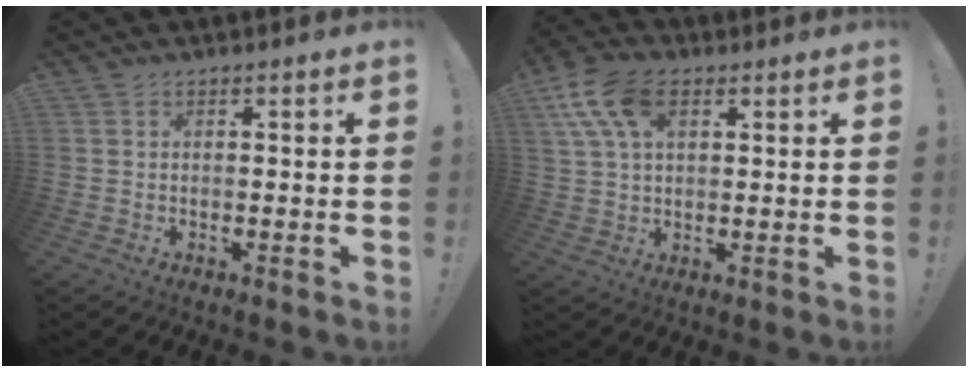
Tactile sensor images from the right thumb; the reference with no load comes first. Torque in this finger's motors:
{"motor_torque": [-0.04, 0.36, 0.16, -0.03, 0.17]}